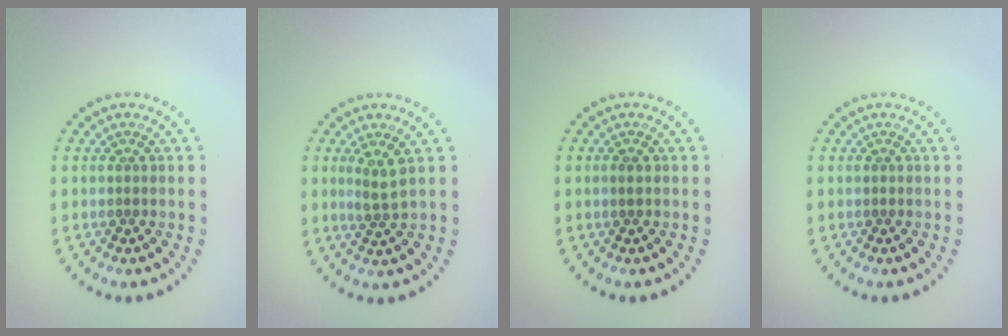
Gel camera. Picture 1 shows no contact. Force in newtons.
{"total": 1.8, "press": 1.3, "slide": 1.3}
{"total": 0.8, "press": 0.8, "slide": 0.2}
{"total": 0.0}